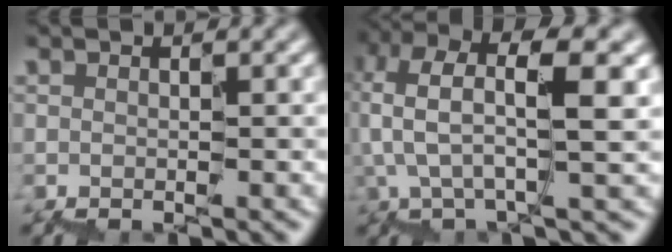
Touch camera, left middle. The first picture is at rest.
{"total": 6.4, "force": [2.0, 1.9, 5.7], "torque": [-0.111, 0.018, 0.033]}